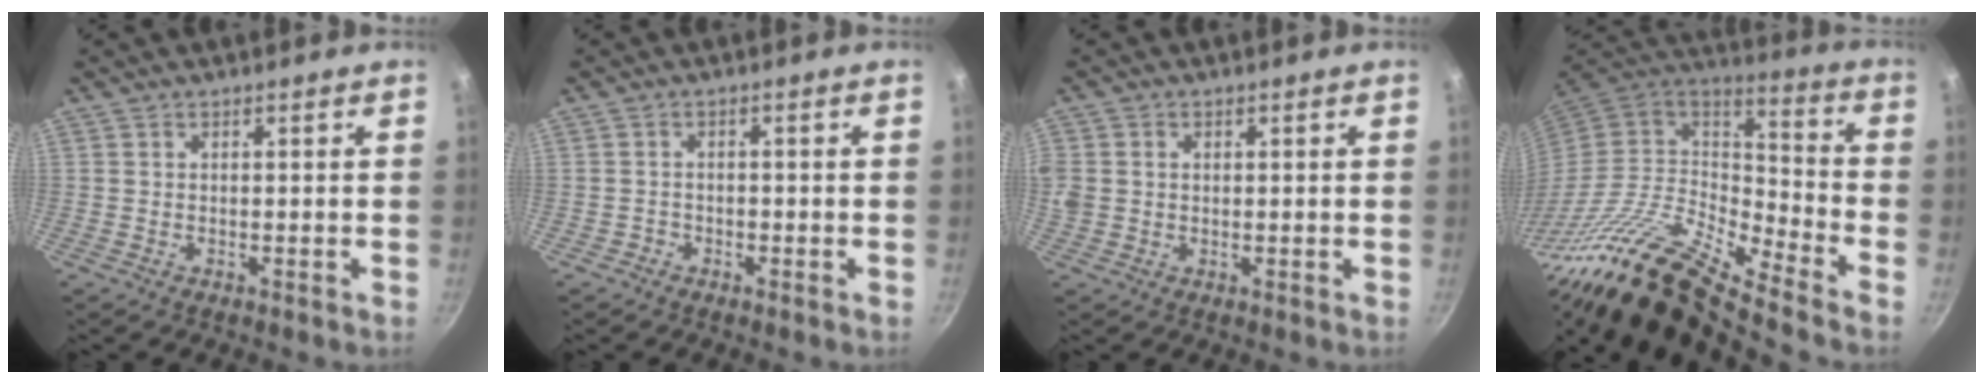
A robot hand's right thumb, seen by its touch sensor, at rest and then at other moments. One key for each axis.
{"total": 1.3, "fx": -0.9, "fy": 0.9, "fz": 0.0, "tx": 0.002, "ty": 0.014, "tz": -0.015}
{"total": 5.0, "fx": 0.5, "fy": 4.1, "fz": 2.8, "tx": -0.058, "ty": 0.006, "tz": 0.011}
{"total": 24.6, "fx": -18.0, "fy": 6.3, "fz": 15.5, "tx": -0.233, "ty": 0.063, "tz": -0.351}